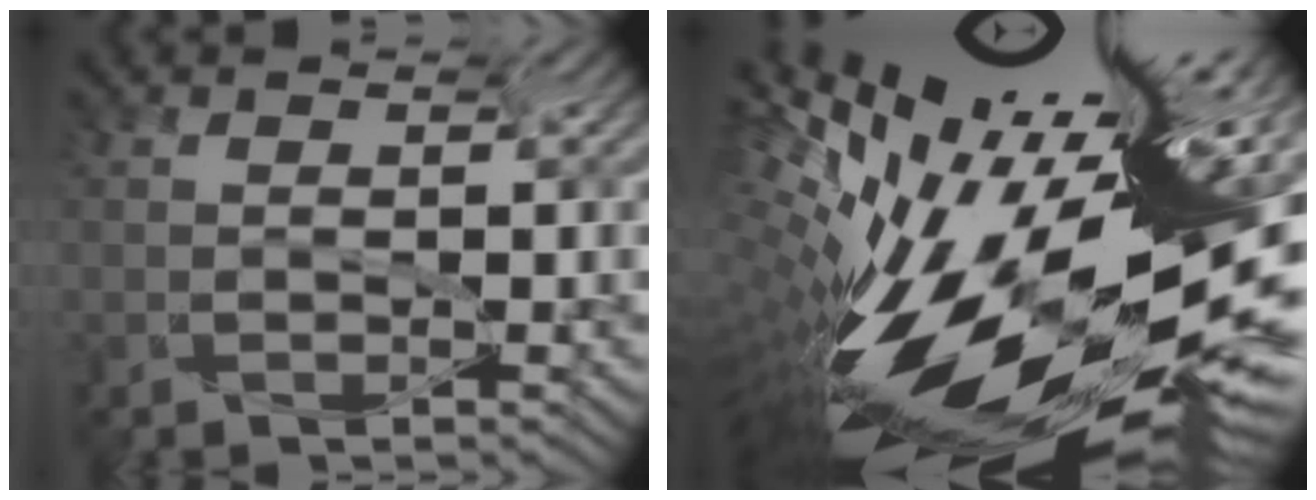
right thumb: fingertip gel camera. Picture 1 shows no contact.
{"total": 16.9, "force": [-5.8, 4.8, 15.2], "torque": [-0.247, -0.047, -0.090]}